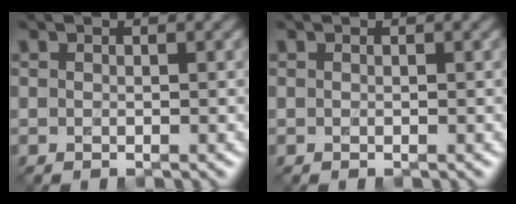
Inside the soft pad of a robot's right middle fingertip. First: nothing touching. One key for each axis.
{"total": 0.0}